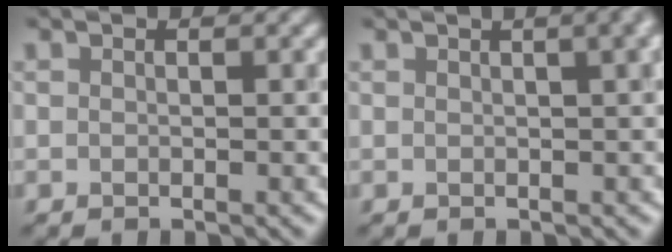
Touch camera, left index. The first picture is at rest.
{"total": 9.1, "force": [3.6, 4.8, 6.8], "torque": [-0.008, 0.060, 0.001]}